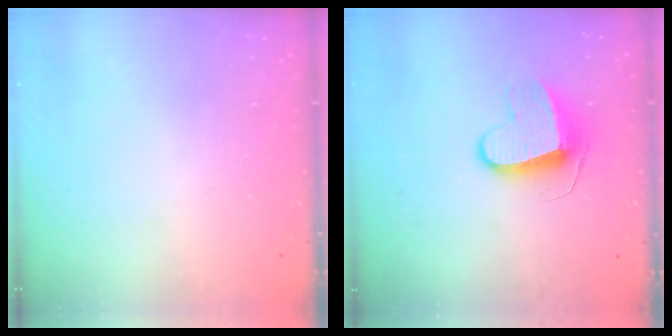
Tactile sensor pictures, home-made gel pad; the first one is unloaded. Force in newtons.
{"total": 9.4, "press": 9.4, "slide": 0.4}